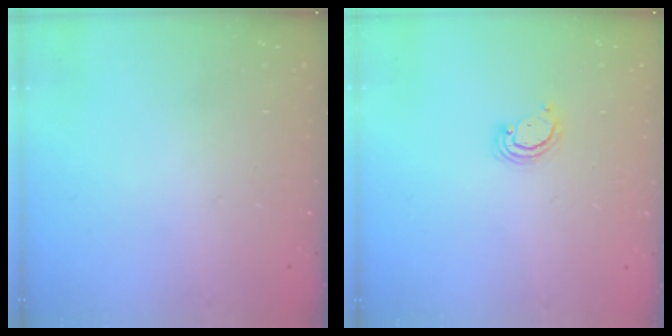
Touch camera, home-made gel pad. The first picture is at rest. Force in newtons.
{"total": 2.6, "press": 2.6, "slide": 0.3}